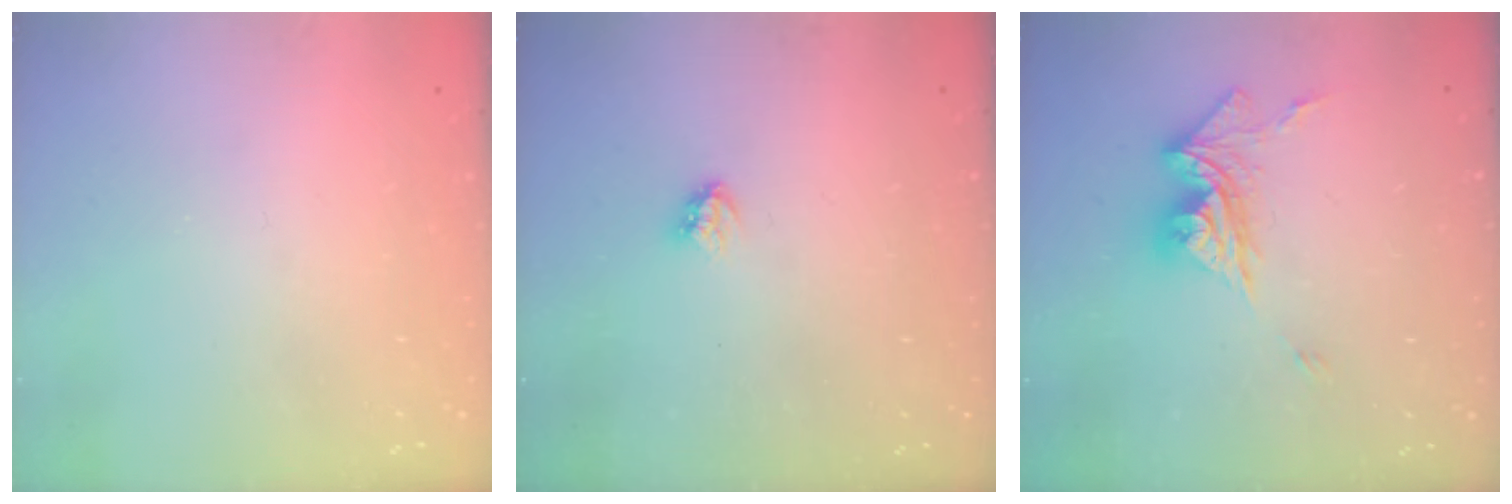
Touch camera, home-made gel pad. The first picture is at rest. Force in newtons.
{"total": 3.0, "press": 2.9, "slide": 0.4}
{"total": 12.0, "press": 11.9, "slide": 1.5}